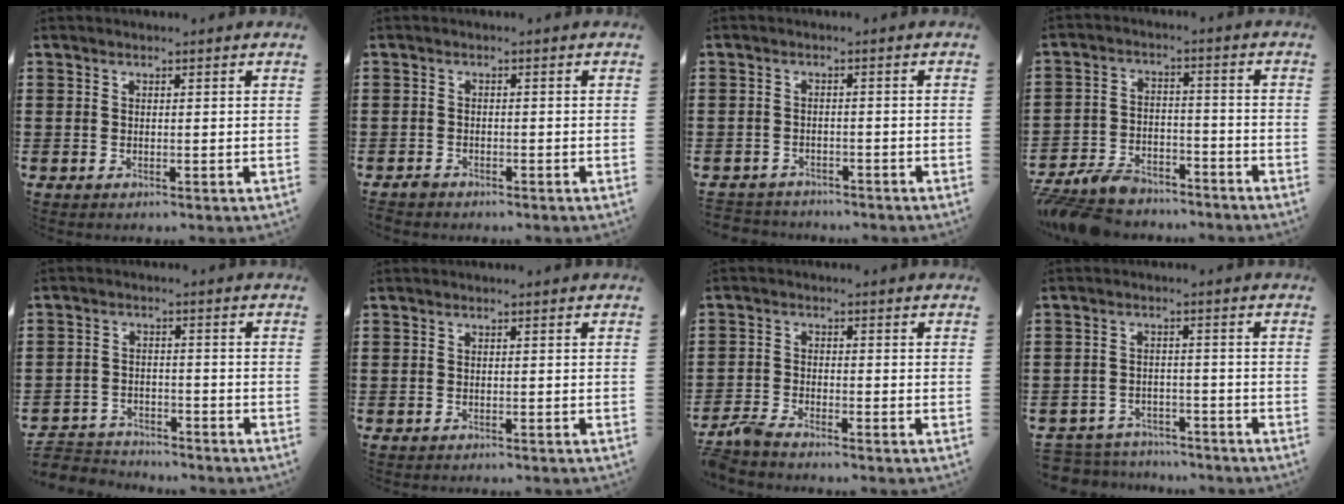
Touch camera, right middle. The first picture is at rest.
{"total": 1.3, "force": [-1.2, 0.5, 0.2], "torque": [-0.008, 0.000, -0.025]}
{"total": 2.6, "force": [-2.4, 0.7, -0.4], "torque": [0.001, 0.001, -0.057]}
{"total": 6.8, "force": [-6.4, 1.6, 1.5], "torque": [-0.049, 0.009, -0.131]}
{"total": 3.8, "force": [-3.7, 1.0, -0.3], "torque": [-0.011, -0.001, -0.083]}
{"total": 0.6, "force": [-0.6, 0.1, 0.0], "torque": [-0.001, 0.001, -0.014]}
{"total": 3.3, "force": [-3.1, 0.3, 1.1], "torque": [-0.042, -0.004, -0.071]}
{"total": 4.3, "force": [-4.3, 0.8, -0.2], "torque": [-0.010, 0.003, -0.094]}